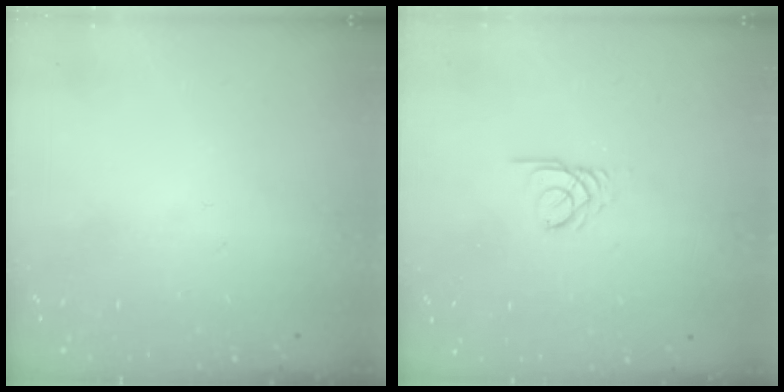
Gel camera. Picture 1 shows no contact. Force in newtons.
{"total": 2.7, "press": 2.7, "slide": 0.3}